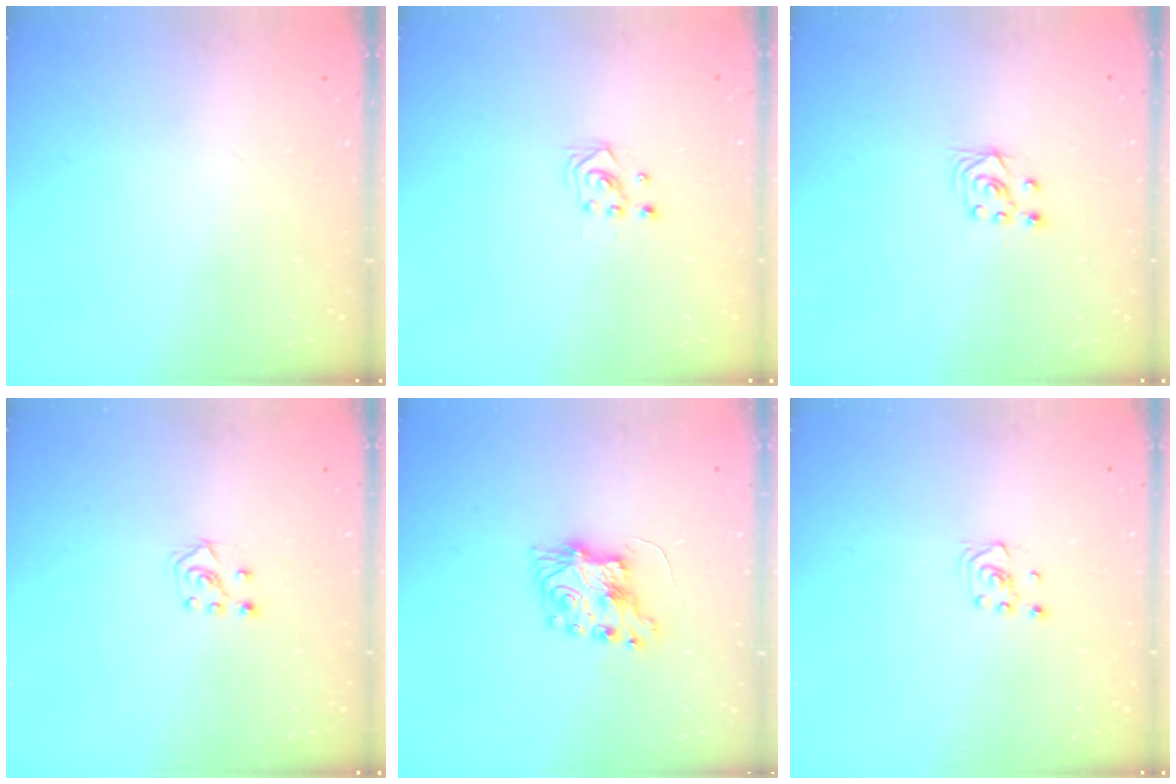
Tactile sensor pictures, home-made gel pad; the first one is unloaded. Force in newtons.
{"total": 2.2, "press": 2.2, "slide": 0.2}
{"total": 2.6, "press": 2.5, "slide": 1.0}
{"total": 4.6, "press": 4.5, "slide": 0.8}
{"total": 7.8, "press": 7.7, "slide": 0.4}
{"total": 2.6, "press": 2.4, "slide": 1.0}